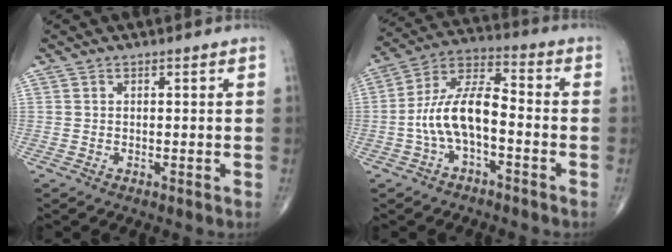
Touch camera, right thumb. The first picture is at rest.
{"total": 11.6, "force": [-2.7, 5.2, 10.0], "torque": [-0.194, 0.048, -0.058]}